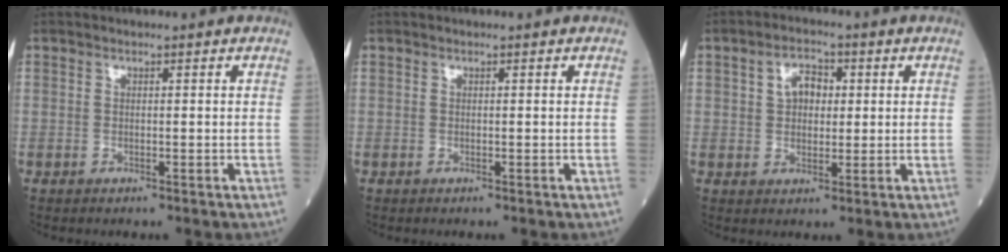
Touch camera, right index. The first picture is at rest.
{"total": 0.0}
{"total": 4.6, "force": [1.0, 3.2, 3.3], "torque": [-0.053, 0.013, 0.016]}